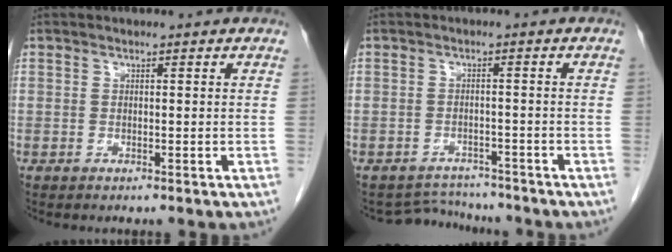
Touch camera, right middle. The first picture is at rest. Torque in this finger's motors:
{"motor_torque": [-0.23, -0.15, -0.18, -0.04]}